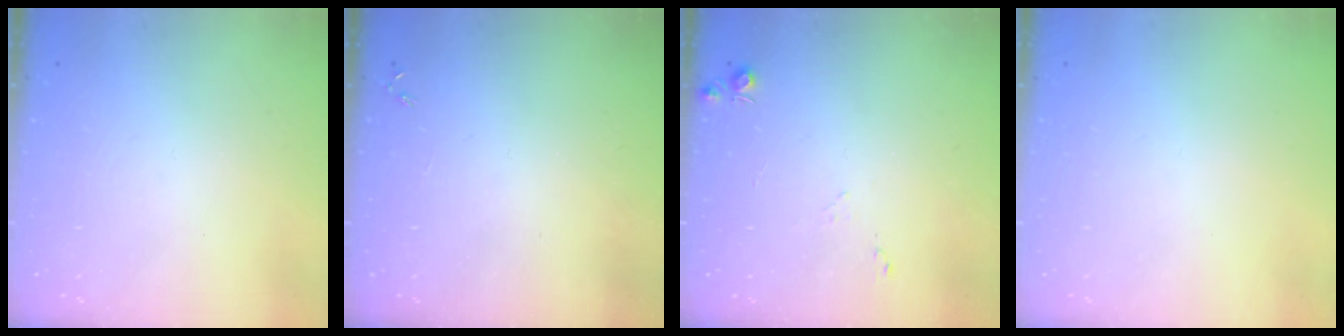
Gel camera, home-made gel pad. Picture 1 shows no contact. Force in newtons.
{"total": 0.0}
{"total": 5.7, "press": 5.6, "slide": 0.8}
{"total": 0.0}